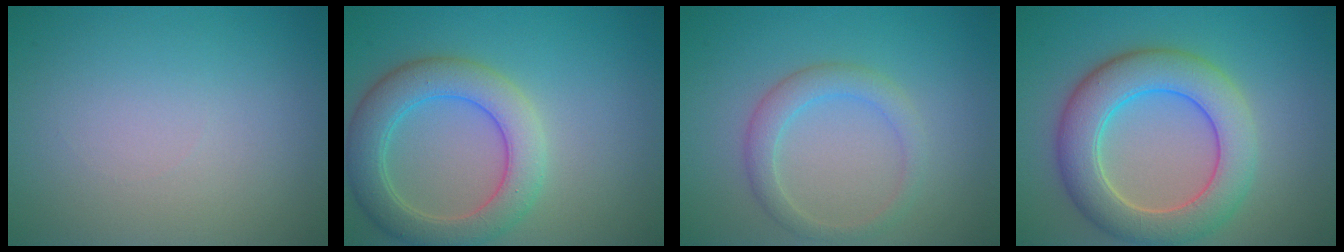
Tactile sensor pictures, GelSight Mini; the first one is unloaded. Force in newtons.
{"total": 5.7, "press": 5.7, "slide": 0.6}
{"total": 2.6, "press": 2.5, "slide": 0.2}
{"total": 7.3, "press": 7.3, "slide": 0.1}